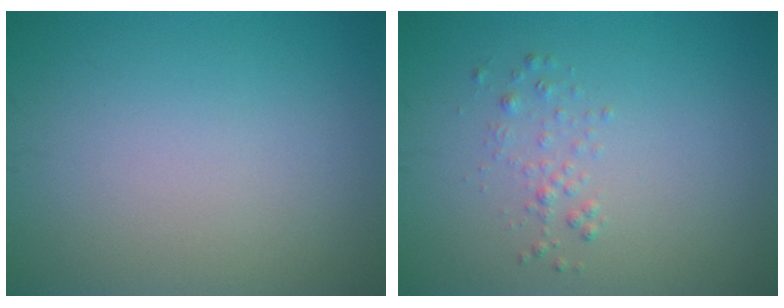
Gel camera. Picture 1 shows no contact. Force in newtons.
{"total": 1.0, "press": 1.0, "slide": 0.1}